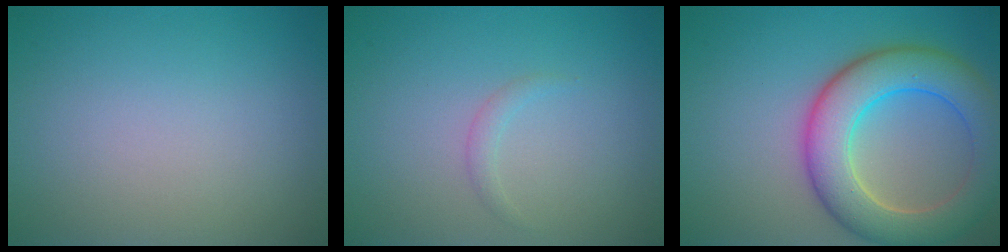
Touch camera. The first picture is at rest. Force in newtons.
{"total": 0.9, "press": 0.9, "slide": 0.0}
{"total": 8.3, "press": 8.3, "slide": 0.5}